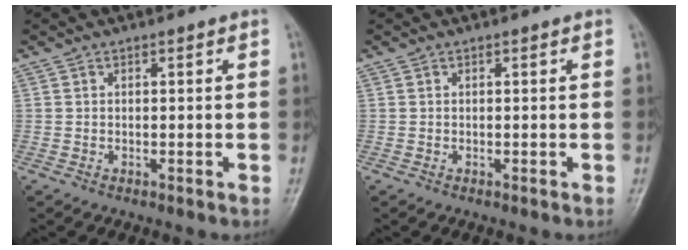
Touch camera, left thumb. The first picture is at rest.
{"total": 0.0}